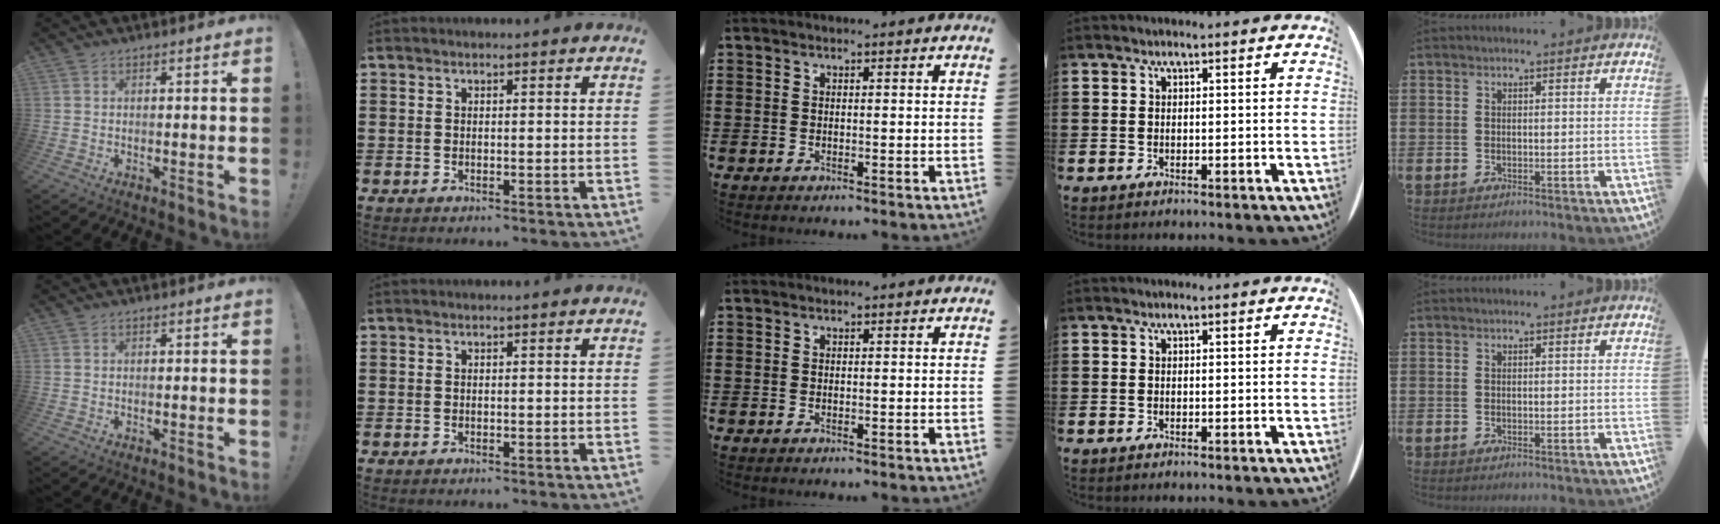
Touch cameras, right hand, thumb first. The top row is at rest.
{}